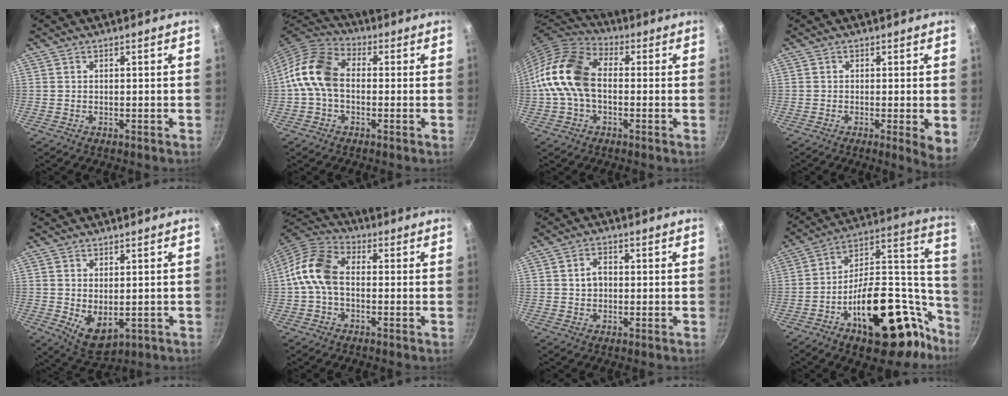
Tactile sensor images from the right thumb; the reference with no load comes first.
{"total": 11.3, "force": [-0.6, 7.8, 8.1], "torque": [-0.135, 0.032, -0.033]}
{"total": 14.1, "force": [-0.6, 9.4, 10.5], "torque": [-0.183, 0.036, -0.032]}
{"total": 4.6, "force": [-0.6, 0.8, 4.5], "torque": [-0.056, -0.013, -0.009]}
{"total": 6.7, "force": [-0.2, 4.0, 5.3], "torque": [-0.075, -0.022, 0.012]}
{"total": 10.0, "force": [-0.7, 6.6, 7.5], "torque": [-0.134, 0.032, -0.032]}
{"total": 3.6, "force": [0.3, 2.8, 2.3], "torque": [-0.024, 0.010, 0.002]}
{"total": 31.5, "force": [-15.1, 15.9, 22.6], "torque": [-0.260, 0.114, -0.221]}